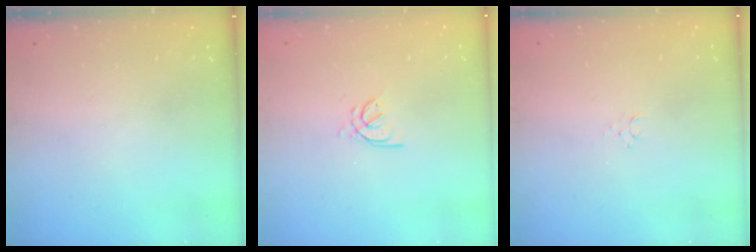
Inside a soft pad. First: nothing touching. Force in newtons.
{"total": 3.7, "press": 3.6, "slide": 0.7}
{"total": 2.9, "press": 2.9, "slide": 0.3}